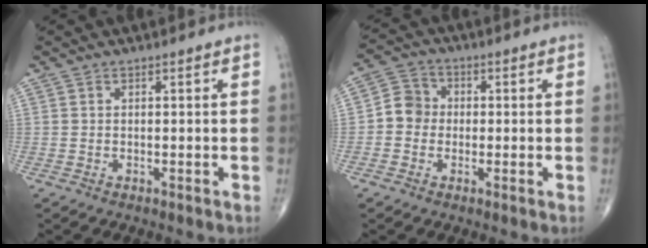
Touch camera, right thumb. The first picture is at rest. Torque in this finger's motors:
{"motor_torque": [0.04, 0.03, 0.15, -0.15, -0.01]}